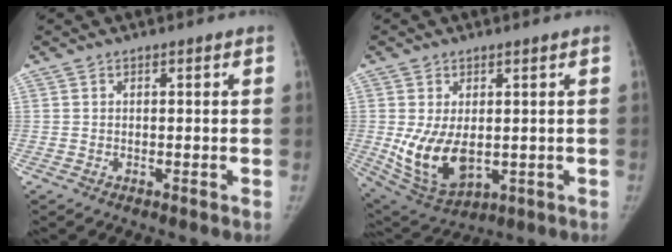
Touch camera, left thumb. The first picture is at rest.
{"total": 11.3, "force": [-0.6, 6.6, 9.2], "torque": [-0.159, -0.019, 0.014]}